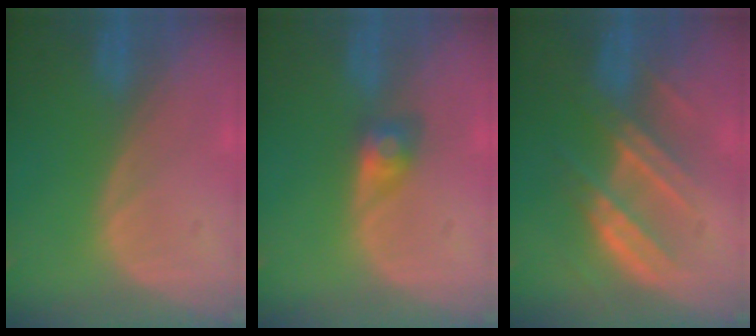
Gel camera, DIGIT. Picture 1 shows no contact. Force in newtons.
{"total": 3.1, "press": 2.7, "slide": 1.4}
{"total": 7.3, "press": 7.0, "slide": 1.9}